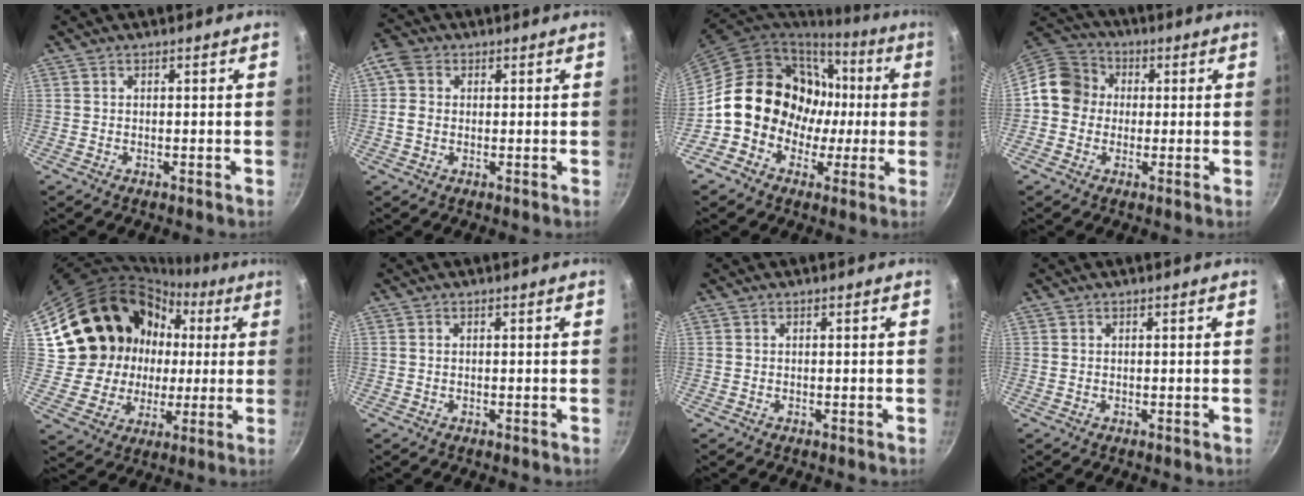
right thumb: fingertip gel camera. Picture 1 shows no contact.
{"total": 4.7, "force": [0.4, 3.9, 2.7], "torque": [-0.045, 0.007, -0.006]}
{"total": 18.1, "force": [-0.6, 15.8, 8.9], "torque": [-0.098, 0.043, -0.010]}
{"total": 10.1, "force": [0.3, 9.1, 4.3], "torque": [-0.044, 0.025, -0.019]}
{"total": 20.9, "force": [3.7, 18.3, 9.3], "torque": [-0.143, 0.028, 0.084]}
{"total": 0.0}
{"total": 0.0}
{"total": 0.0}